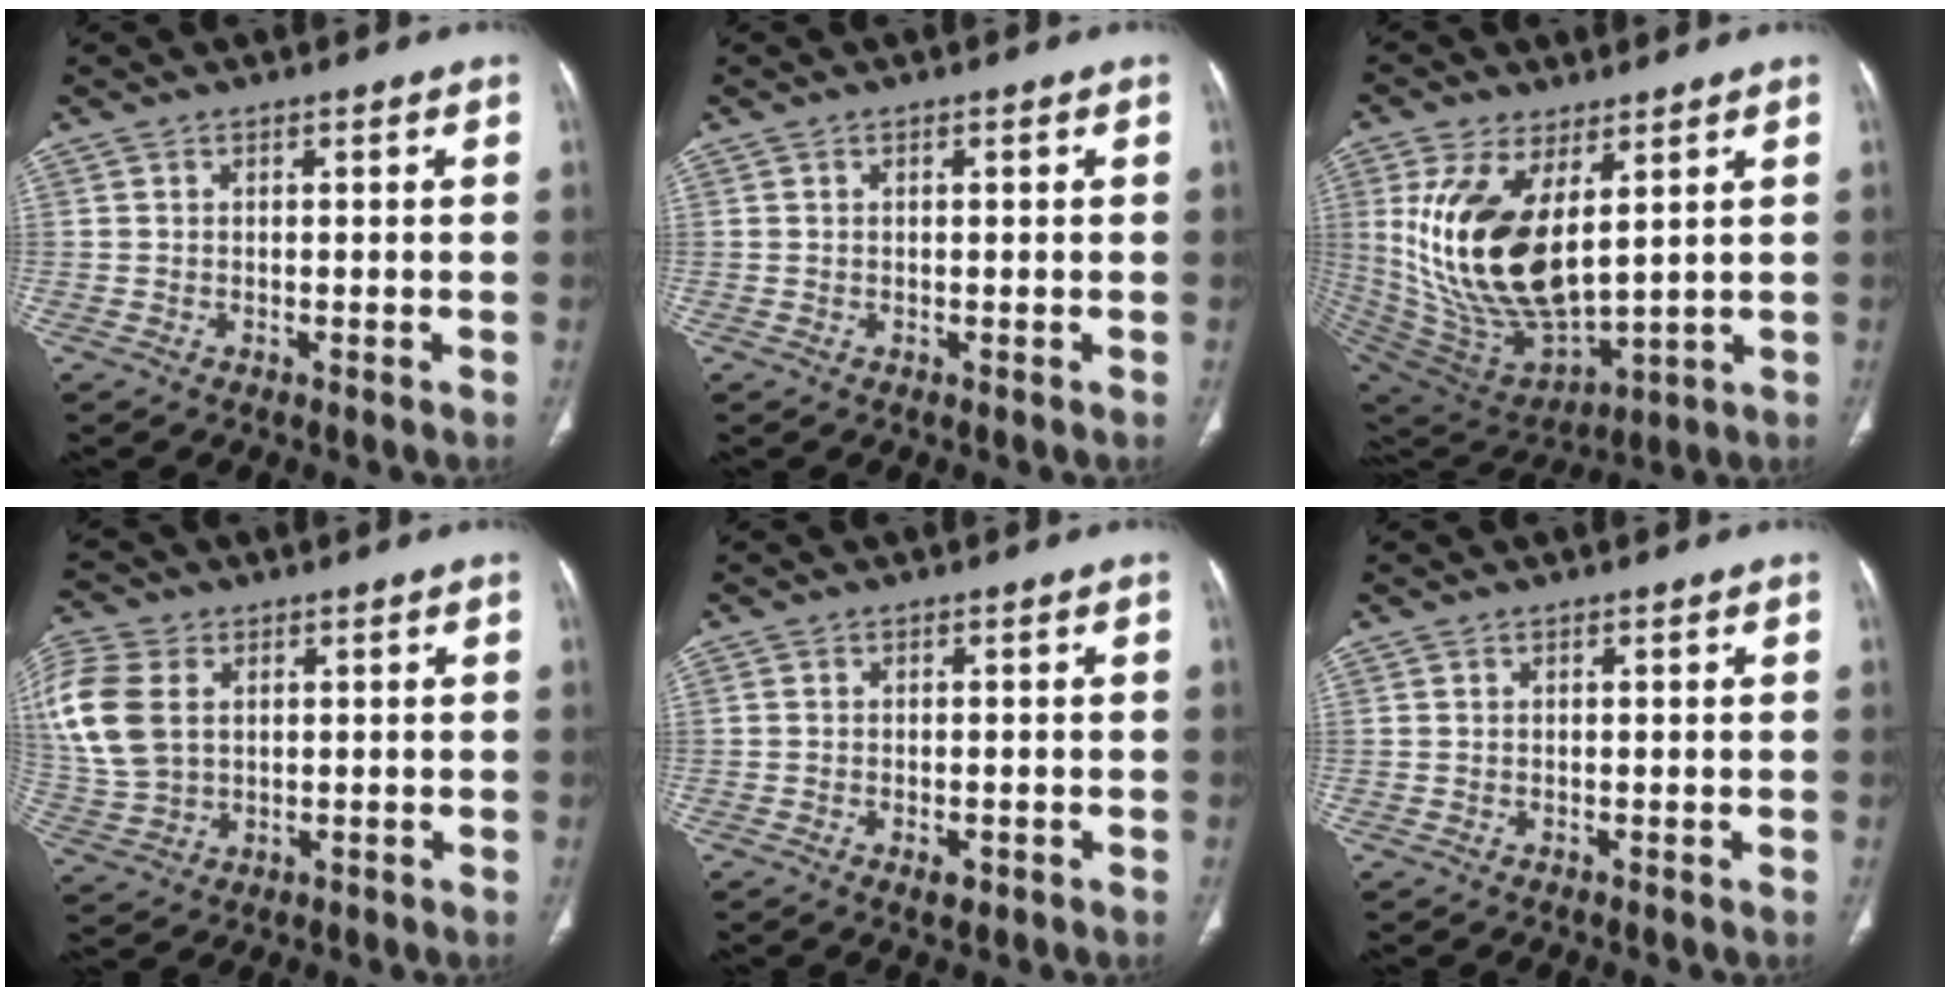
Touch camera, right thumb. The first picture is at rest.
{"total": 0.7, "force": [0.2, 0.2, 0.7], "torque": [-0.016, 0.004, 0.006]}
{"total": 20.4, "force": [5.4, 10.2, 16.8], "torque": [-0.327, -0.030, 0.127]}
{"total": 13.7, "force": [2.7, 9.7, 9.3], "torque": [-0.213, 0.003, 0.057]}
{"total": 2.1, "force": [-1.0, 1.2, 1.5], "torque": [-0.020, 0.001, -0.011]}
{"total": 0.0}